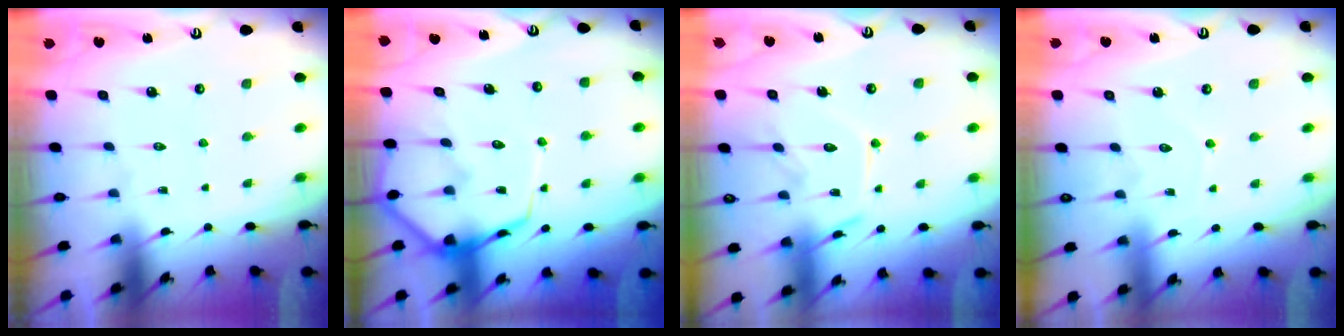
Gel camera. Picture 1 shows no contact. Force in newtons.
{"total": 11.6, "press": 11.5, "slide": 1.3}
{"total": 13.2, "press": 13.1, "slide": 1.1}
{"total": 5.0, "press": 5.0, "slide": 0.4}